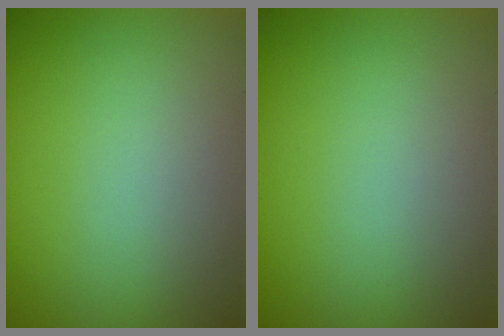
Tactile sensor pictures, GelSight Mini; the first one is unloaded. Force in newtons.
{"total": 0.0}